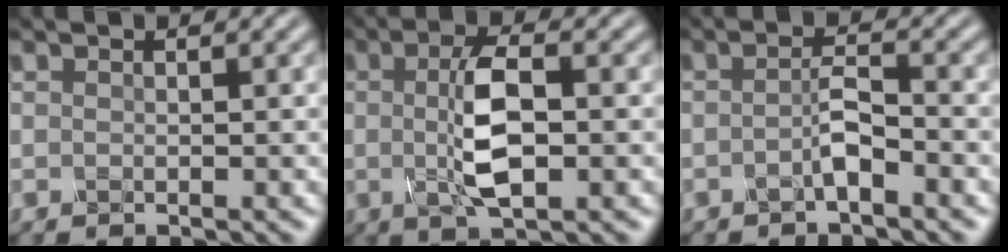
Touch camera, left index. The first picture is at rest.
{"total": 4.5, "force": [0.1, 1.3, 4.3], "torque": [-0.090, 0.005, 0.000]}
{"total": 1.7, "force": [-0.9, 0.0, 1.4], "torque": [-0.030, 0.012, -0.023]}